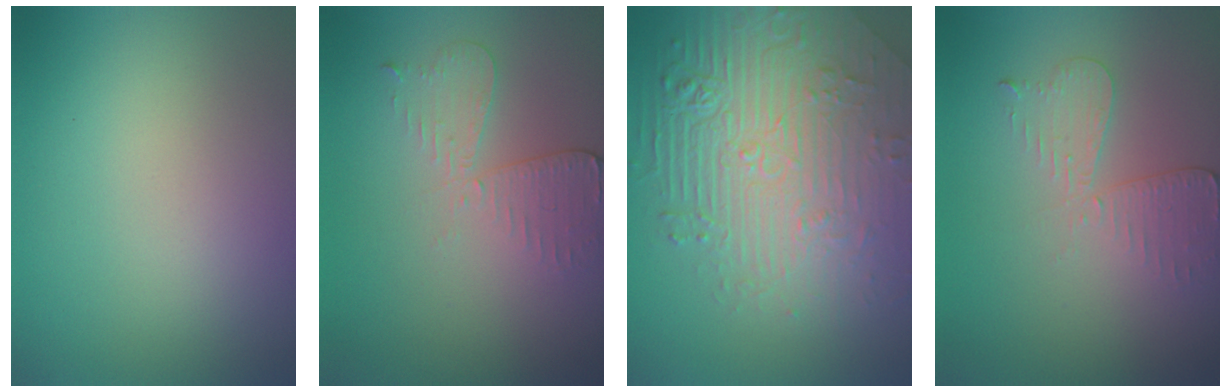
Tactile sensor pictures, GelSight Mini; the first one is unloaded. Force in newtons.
{"total": 2.9, "press": 2.6, "slide": 1.4}
{"total": 8.5, "press": 6.3, "slide": 5.7}
{"total": 2.9, "press": 2.5, "slide": 1.5}